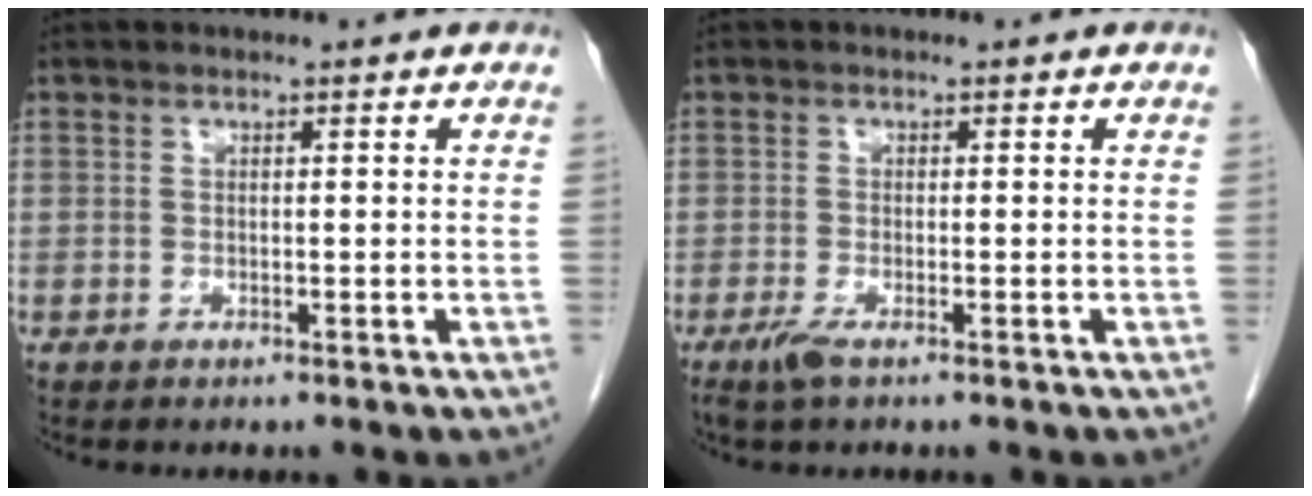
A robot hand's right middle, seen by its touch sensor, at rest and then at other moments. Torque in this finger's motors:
{"motor_torque": [0.70, -0.18, 0.04, 0.02]}